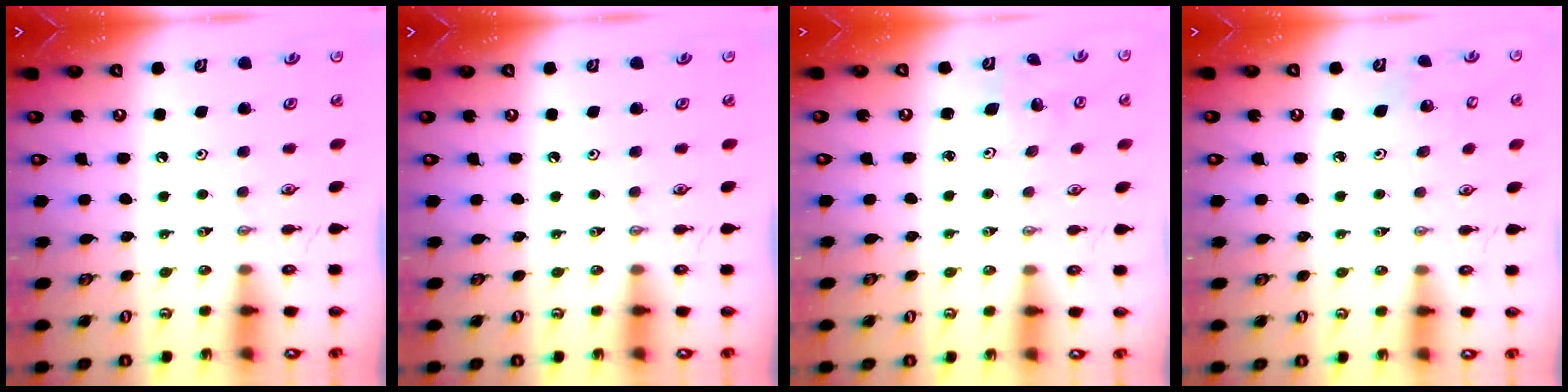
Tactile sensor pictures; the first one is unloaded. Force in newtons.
{"total": 0.0}
{"total": 1.9, "press": 1.9, "slide": 0.2}
{"total": 3.0, "press": 2.9, "slide": 0.5}